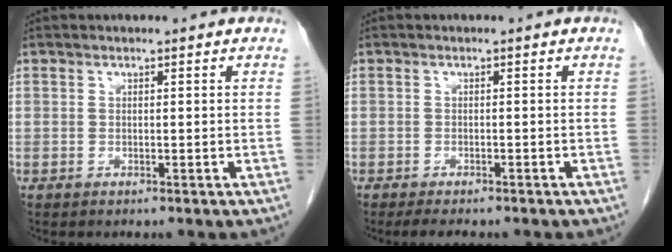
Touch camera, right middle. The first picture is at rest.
{"total": 4.8, "force": [-3.9, 1.3, 2.5], "torque": [-0.033, -0.009, -0.048]}